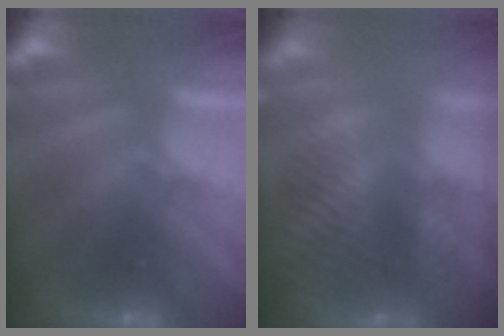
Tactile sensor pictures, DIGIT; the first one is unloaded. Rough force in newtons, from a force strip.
{"total": 8.7}